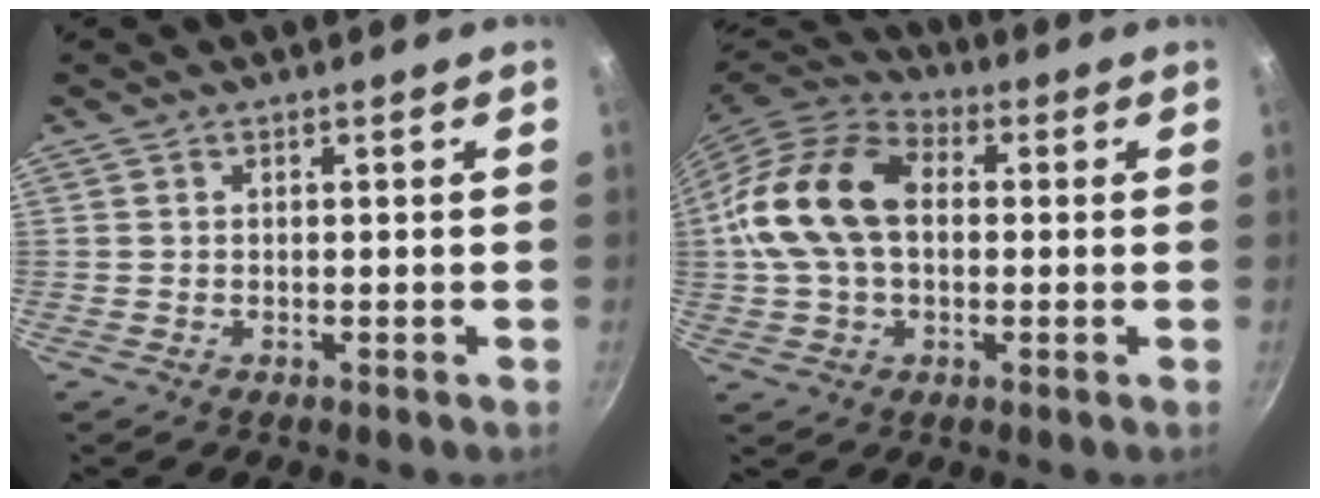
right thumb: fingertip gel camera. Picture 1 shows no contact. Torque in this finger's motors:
{"motor_torque": [0.53, 1.49, 0.84, -0.82, 0.54]}